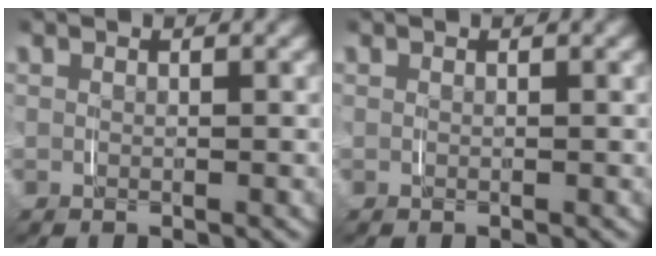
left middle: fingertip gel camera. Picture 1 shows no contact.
{"total": 0.0}